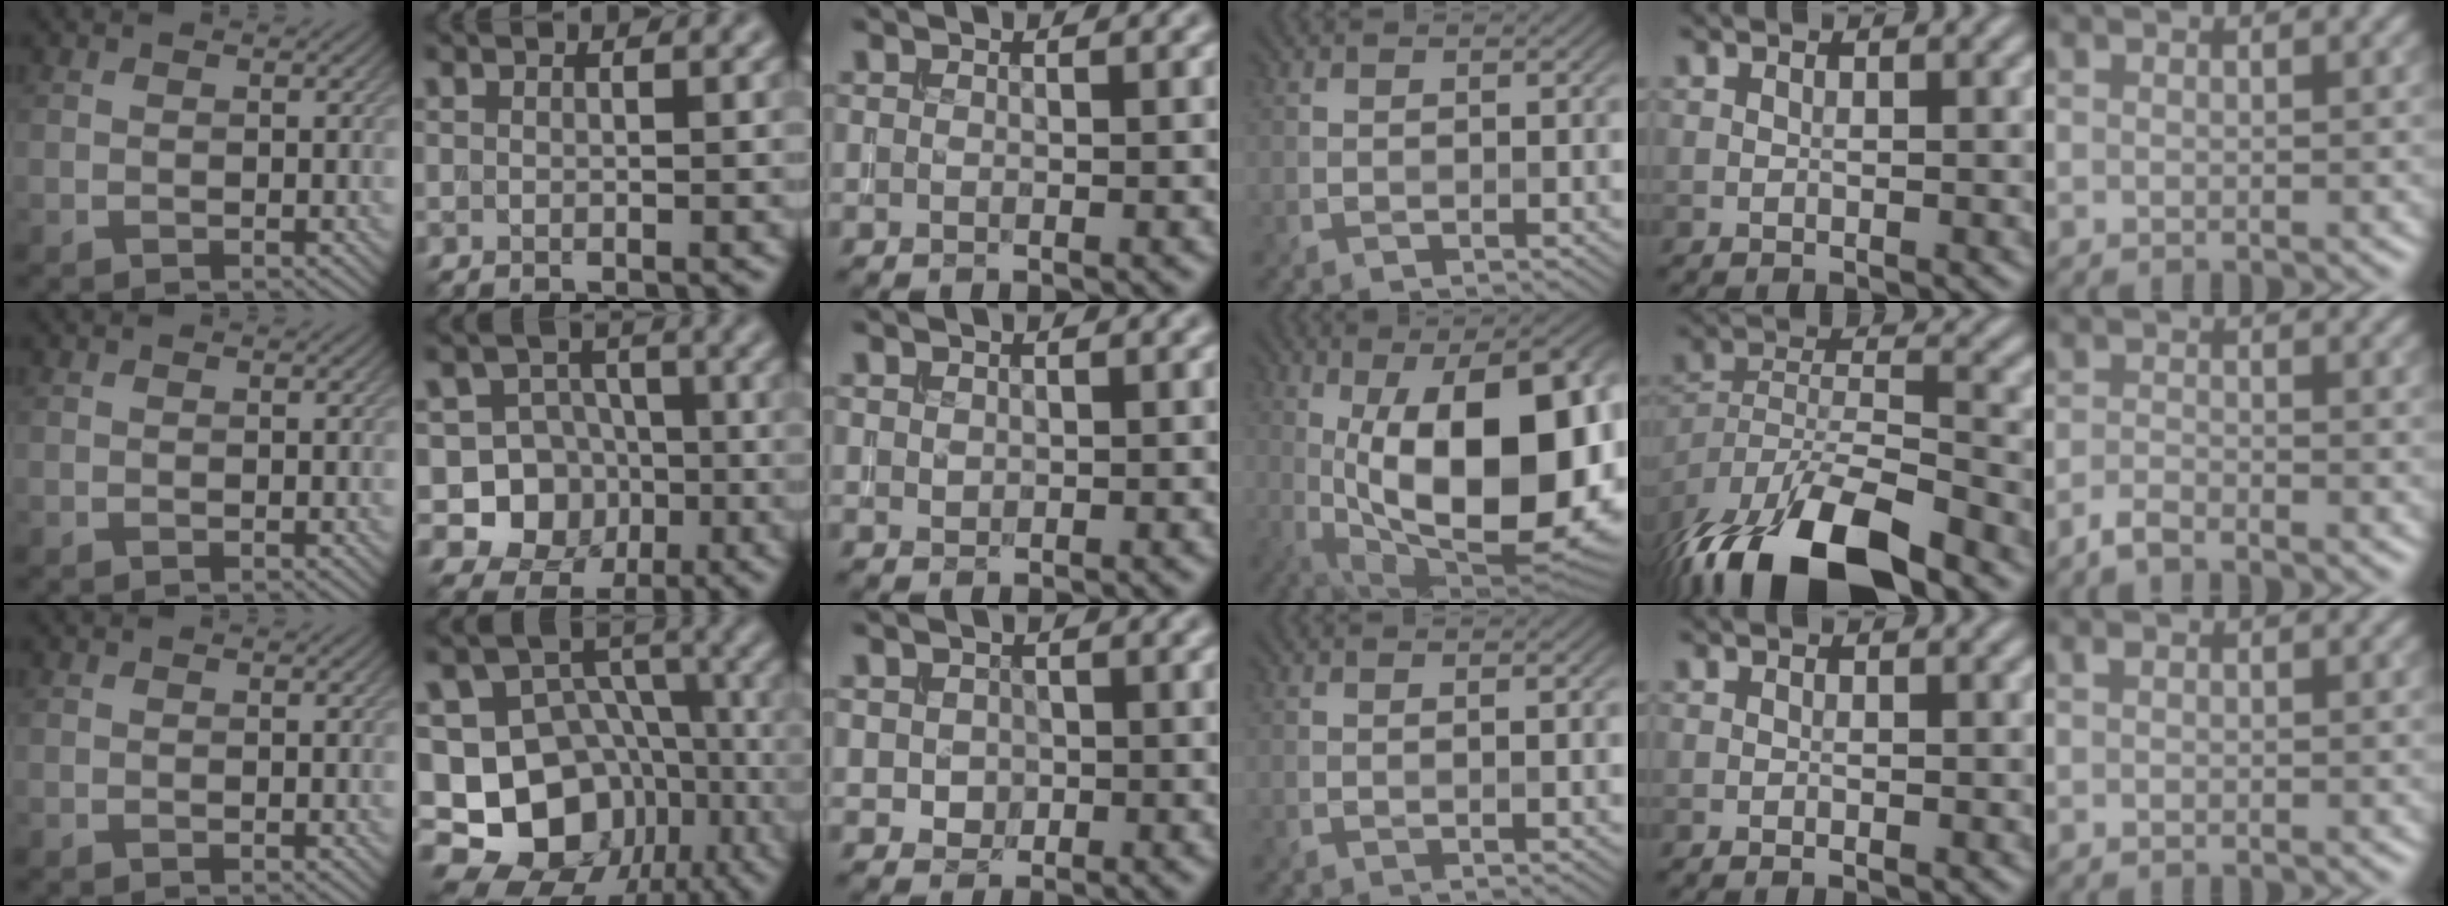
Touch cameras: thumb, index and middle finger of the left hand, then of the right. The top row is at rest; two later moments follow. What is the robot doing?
{"motion": "insert", "object": "drawer"}